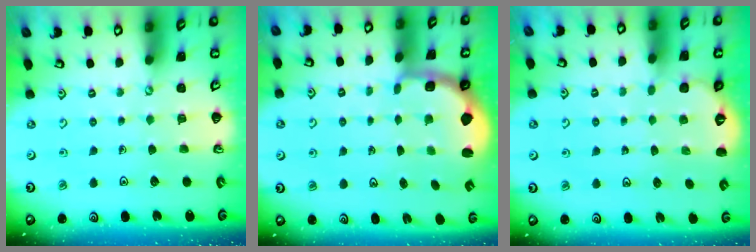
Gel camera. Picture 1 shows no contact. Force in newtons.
{"total": 2.4, "press": 1.1, "slide": 2.2}
{"total": 1.9, "press": 0.7, "slide": 1.8}